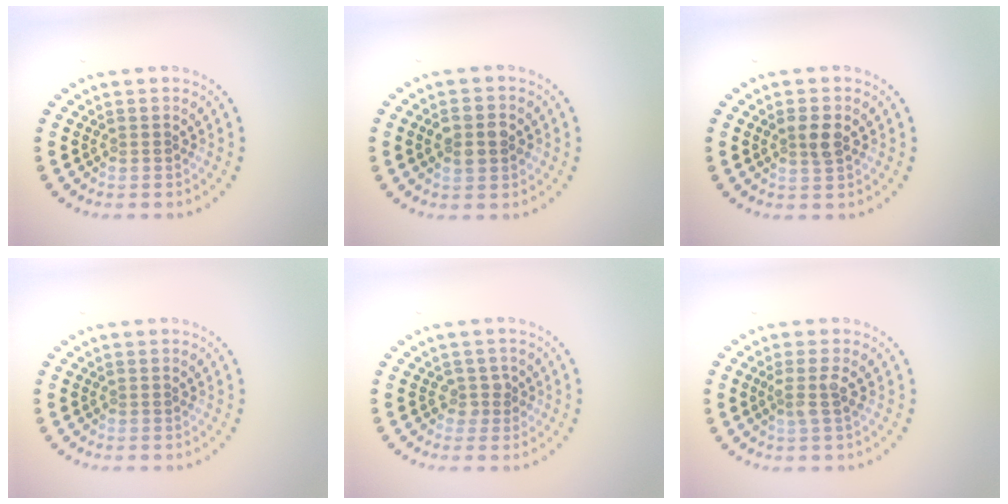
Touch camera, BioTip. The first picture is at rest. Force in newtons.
{"total": 2.9, "press": 2.9, "slide": 0.1}
{"total": 1.8, "press": 1.8, "slide": 0.5}
{"total": 0.0}
{"total": 1.3, "press": 1.1, "slide": 0.7}
{"total": 1.8, "press": 1.3, "slide": 1.3}